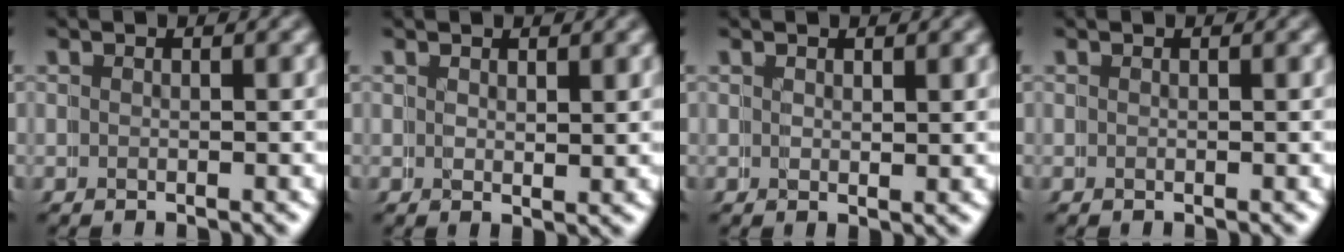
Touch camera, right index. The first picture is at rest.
{"total": 1.4, "force": [1.1, -0.1, -0.9], "torque": [0.006, -0.012, 0.026]}
{"total": 1.3, "force": [0.8, -0.2, -1.0], "torque": [0.009, -0.009, 0.020]}
{"total": 0.0}